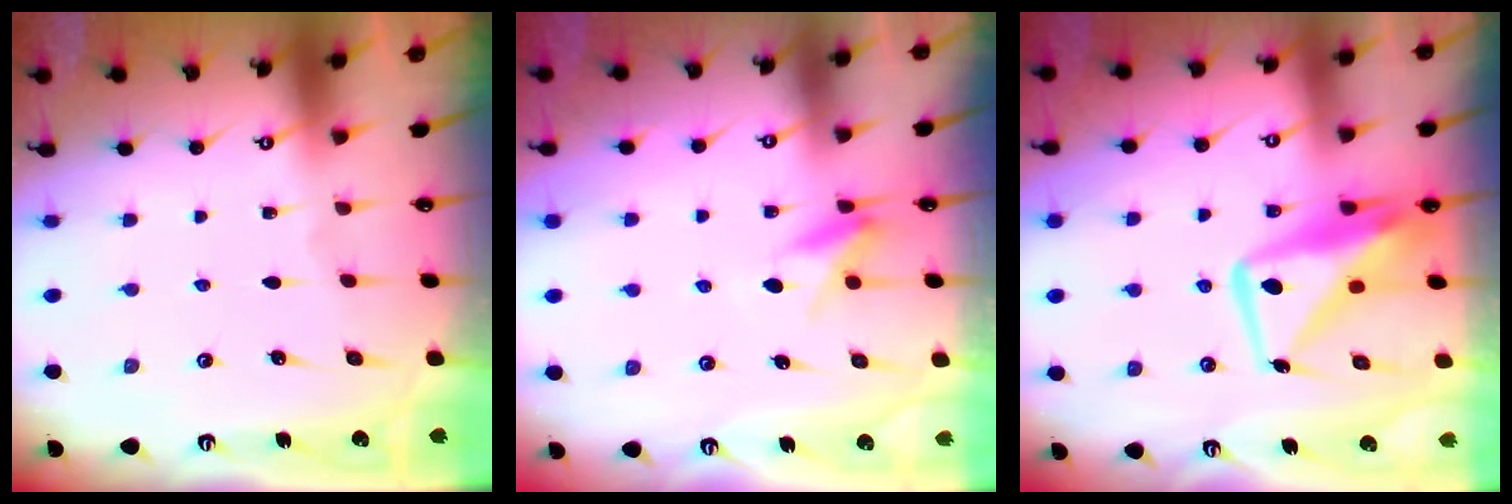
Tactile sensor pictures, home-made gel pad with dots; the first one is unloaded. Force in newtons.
{"total": 5.9, "press": 5.8, "slide": 1.2}
{"total": 12.8, "press": 12.7, "slide": 1.0}